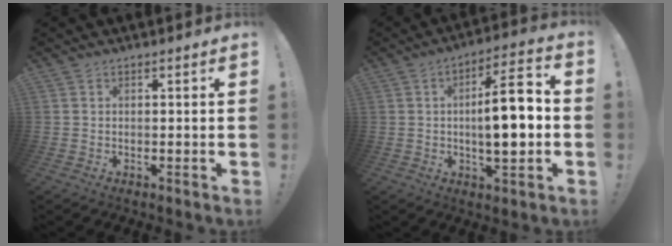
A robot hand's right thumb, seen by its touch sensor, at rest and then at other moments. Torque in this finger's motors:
{"motor_torque": [0.15, 0.46, 0.32, 0.47, 0.26]}